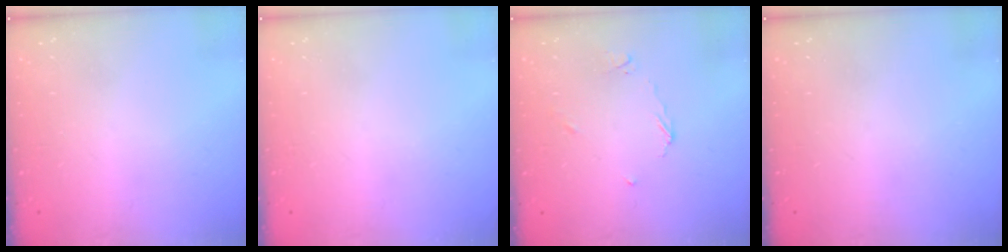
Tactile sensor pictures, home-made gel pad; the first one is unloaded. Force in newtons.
{"total": 0.0}
{"total": 4.8, "press": 4.8, "slide": 0.5}
{"total": 0.0}